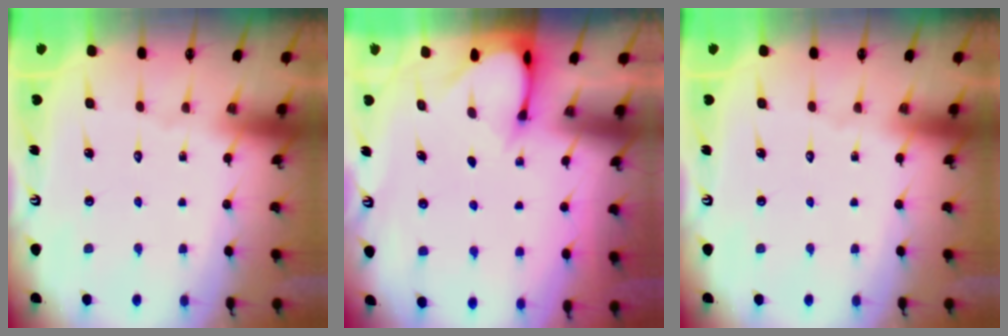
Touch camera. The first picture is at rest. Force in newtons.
{"total": 3.1, "press": 3.1, "slide": 0.2}
{"total": 0.0}